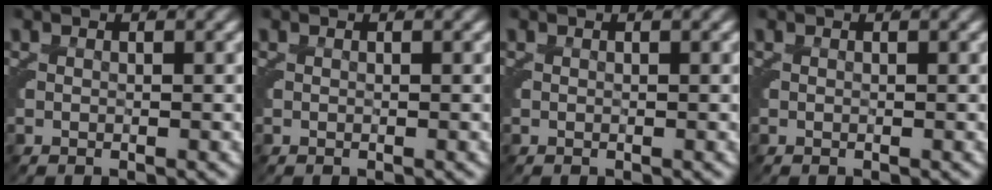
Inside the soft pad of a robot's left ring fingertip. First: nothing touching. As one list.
[{"total": 0.0}, {"total": 0.0}, {"total": 0.0}]